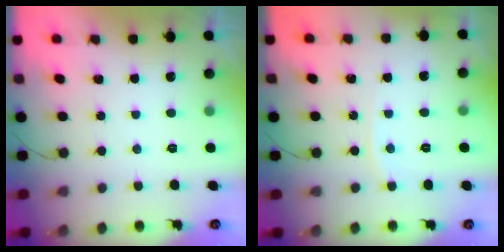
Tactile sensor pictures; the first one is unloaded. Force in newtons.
{"total": 2.9, "press": 2.9, "slide": 0.5}